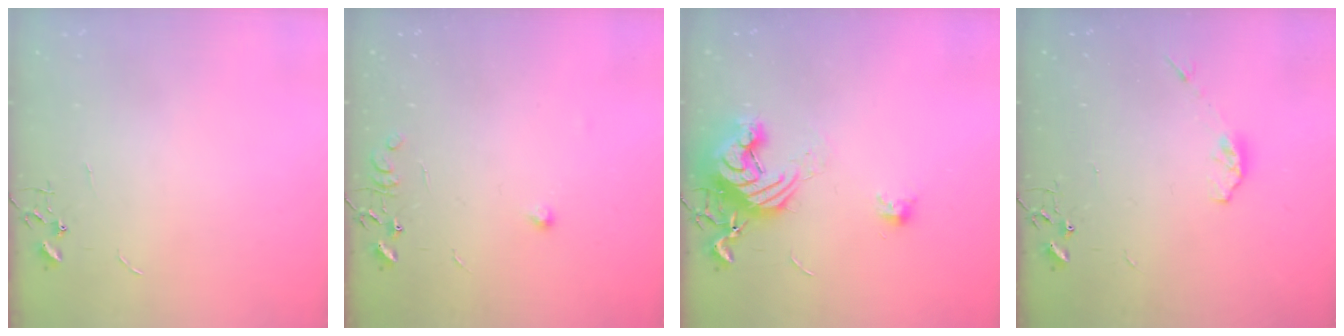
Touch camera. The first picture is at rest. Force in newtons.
{"total": 7.8, "press": 7.8, "slide": 0.5}
{"total": 12.9, "press": 12.9, "slide": 1.2}
{"total": 4.3, "press": 4.1, "slide": 1.1}